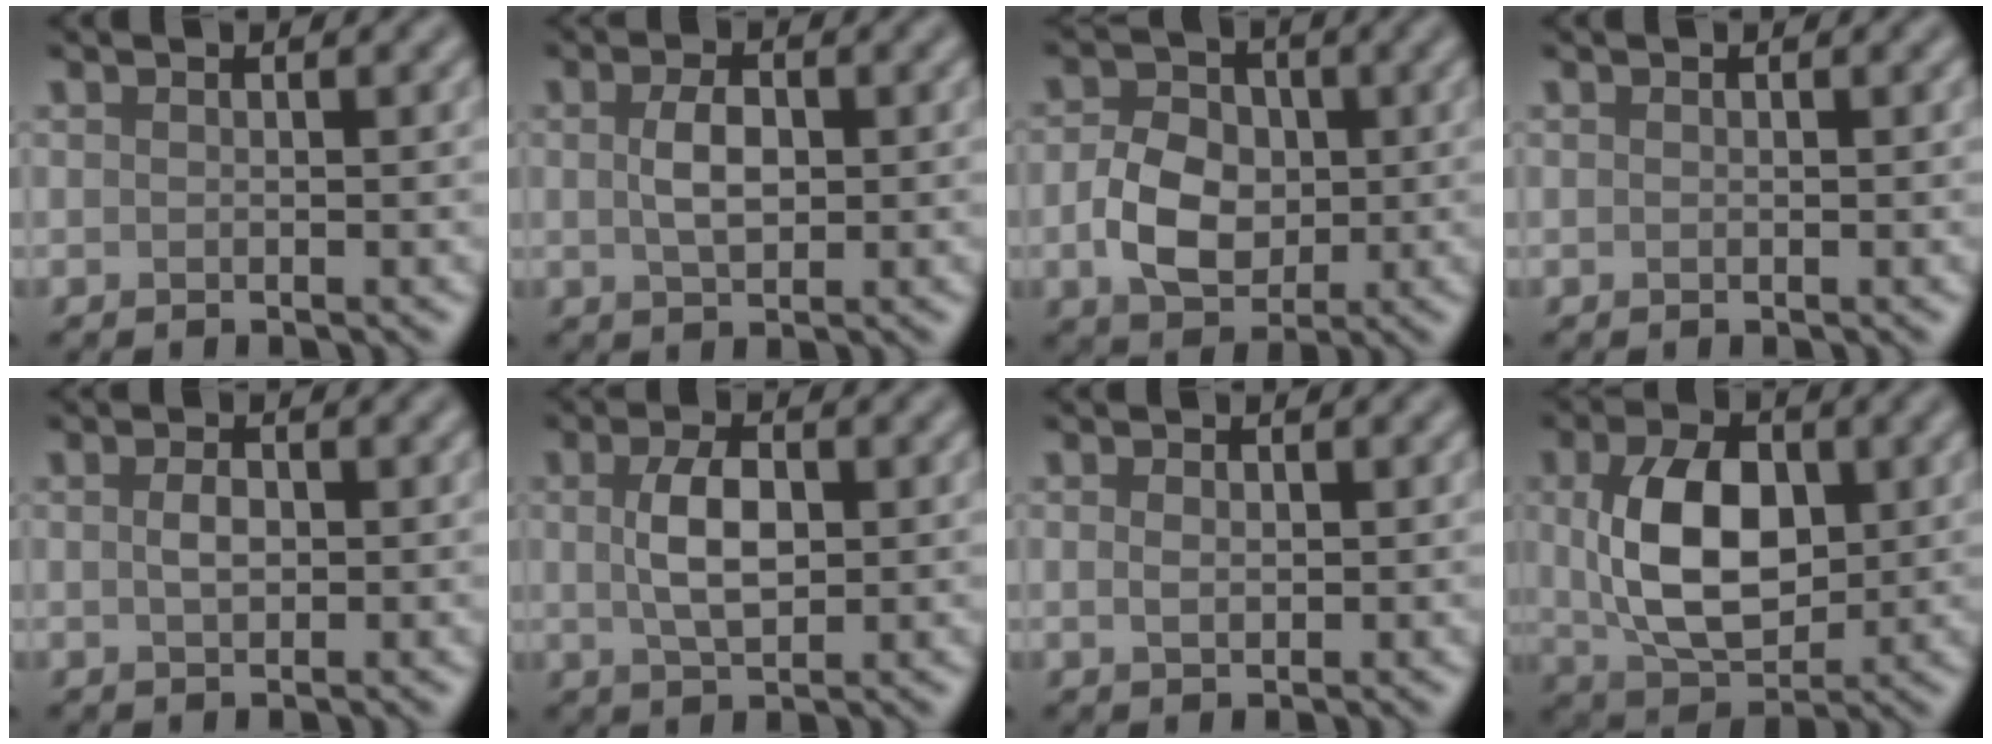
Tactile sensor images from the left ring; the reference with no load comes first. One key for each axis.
{"total": 3.1, "fx": 0.3, "fy": 1.7, "fz": 2.5, "tx": -0.055, "ty": 0.002, "tz": 0.006}
{"total": 5.4, "fx": -0.6, "fy": 4.1, "fz": 3.5, "tx": -0.072, "ty": -0.001, "tz": -0.012}
{"total": 0.0}
{"total": 1.7, "fx": 0.1, "fy": 1.0, "fz": 1.4, "tx": -0.028, "ty": 0.001, "tz": 0.002}
{"total": 4.3, "fx": 0.5, "fy": 2.2, "fz": 3.6, "tx": -0.078, "ty": 0.003, "tz": 0.010}
{"total": 1.3, "fx": 0.1, "fy": 0.9, "fz": 1.0, "tx": -0.019, "ty": 0.000, "tz": 0.003}
{"total": 8.6, "fx": 0.8, "fy": 5.3, "fz": 6.7, "tx": -0.130, "ty": 0.001, "tz": 0.016}